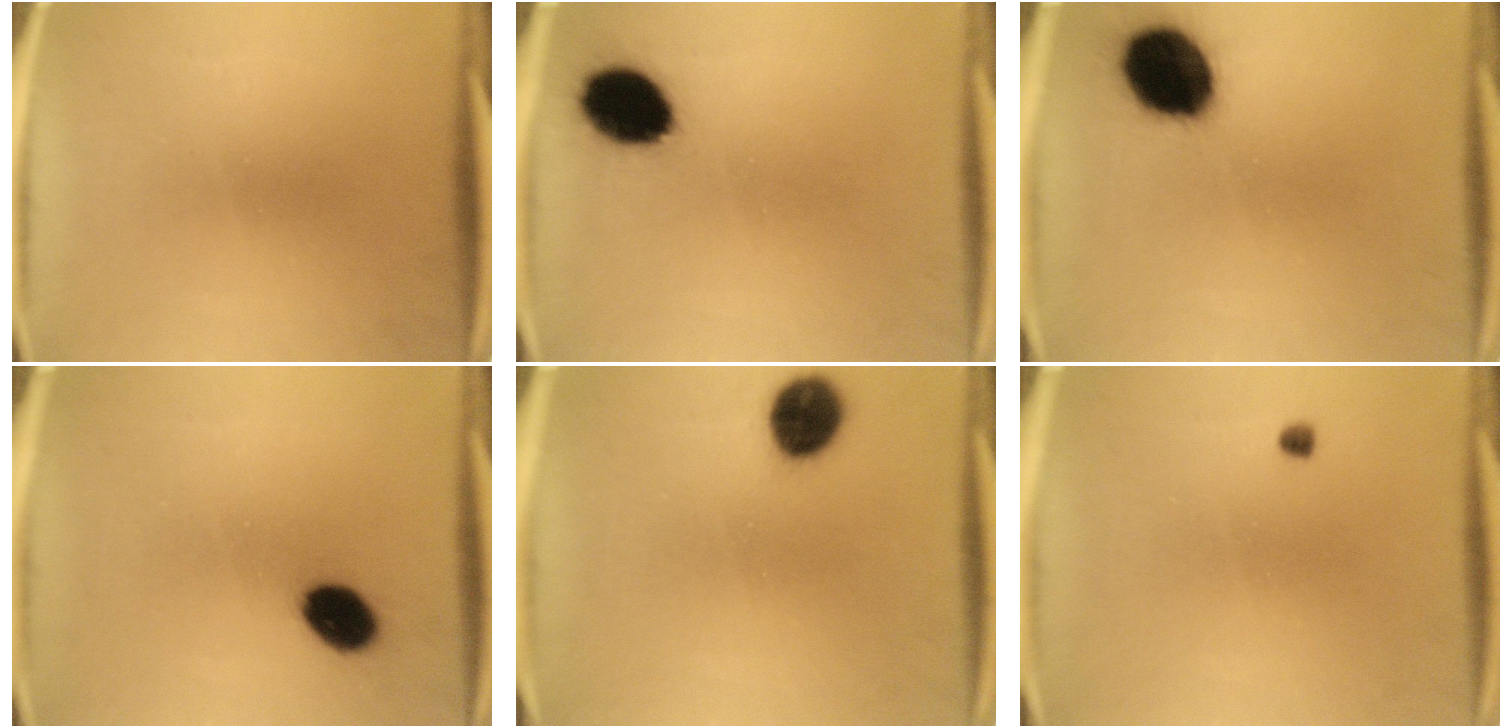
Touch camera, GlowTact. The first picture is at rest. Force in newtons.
{"total": 11.7}
{"total": 16.0}
{"total": 7.7}
{"total": 9.8}
{"total": 1.0}